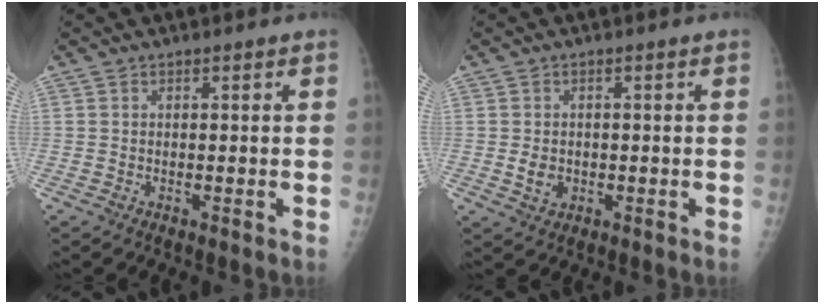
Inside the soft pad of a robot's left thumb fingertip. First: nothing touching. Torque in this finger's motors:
{"motor_torque": [-0.09, 0.09, 0.10, -0.10, 0.00]}